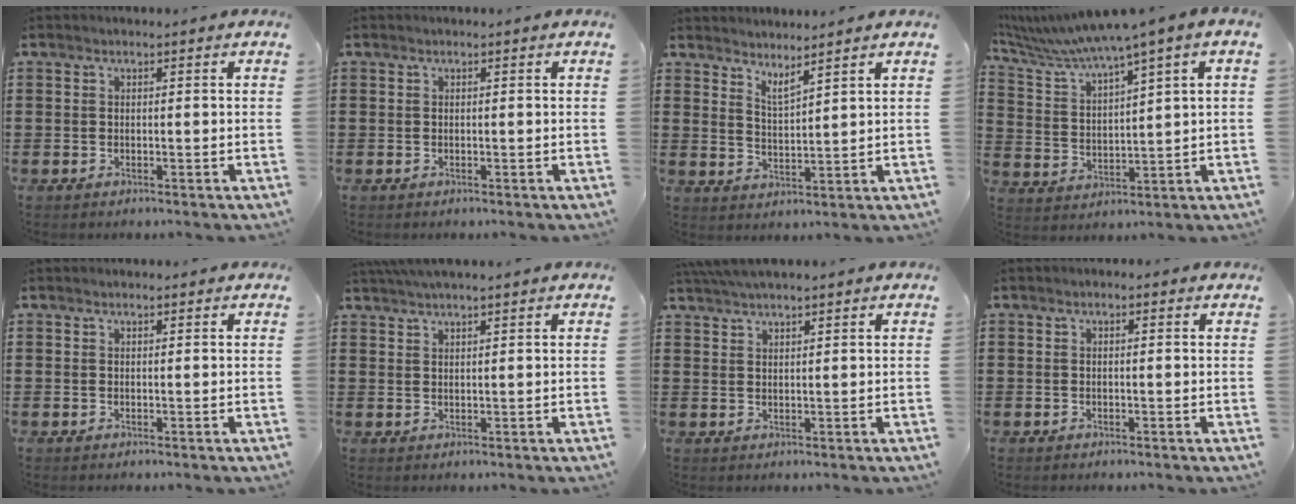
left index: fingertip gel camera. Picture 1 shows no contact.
{"total": 0.0}
{"total": 3.2, "force": [3.1, -0.3, 0.6], "torque": [-0.019, -0.011, 0.057]}
{"total": 5.8, "force": [4.6, -0.8, 3.5], "torque": [-0.089, -0.037, 0.072]}
{"total": 0.9, "force": [0.7, 0.2, 0.4], "torque": [-0.008, 0.002, 0.014]}
{"total": 2.6, "force": [2.4, 0.0, 0.9], "torque": [-0.023, 0.000, 0.046]}
{"total": 3.5, "force": [3.2, 0.3, 1.4], "torque": [-0.036, -0.001, 0.062]}
{"total": 0.7, "force": [0.3, 0.1, 0.6], "torque": [-0.012, 0.002, 0.006]}